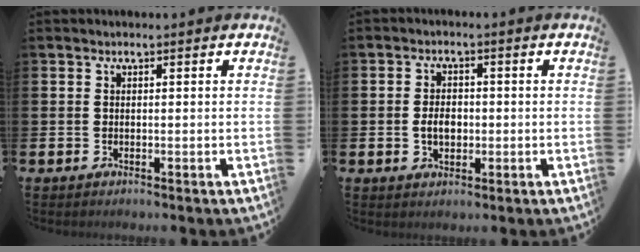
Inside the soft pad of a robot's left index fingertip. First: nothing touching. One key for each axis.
{"total": 3.2, "fx": -0.3, "fy": 2.2, "fz": 2.3, "tx": -0.029, "ty": -0.001, "tz": -0.011}